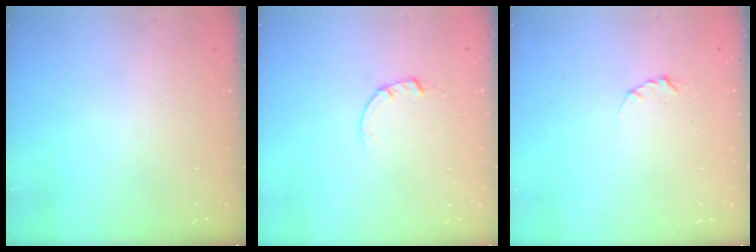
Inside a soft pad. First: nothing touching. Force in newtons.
{"total": 1.5, "press": 1.5, "slide": 0.3}
{"total": 2.3, "press": 2.3, "slide": 0.4}